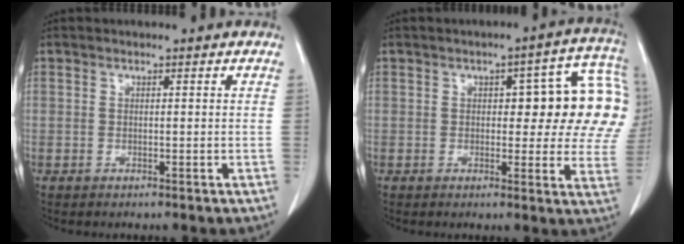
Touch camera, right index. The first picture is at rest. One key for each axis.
{"total": 14.1, "fx": 2.6, "fy": 5.5, "fz": 12.7, "tx": -0.141, "ty": 0.030, "tz": 0.025}